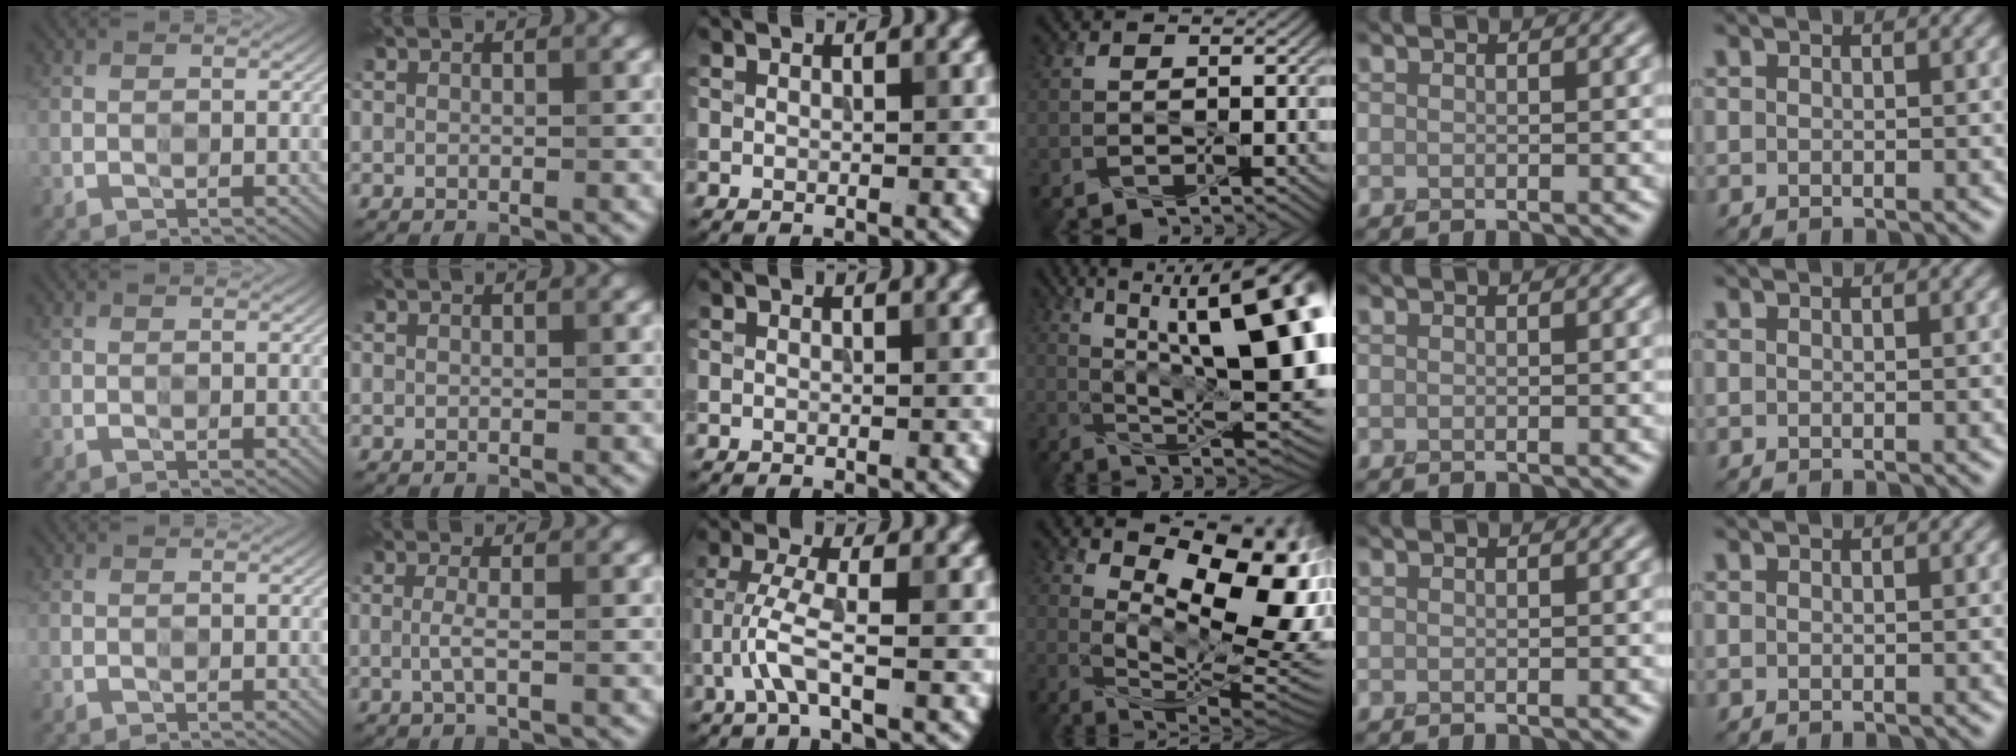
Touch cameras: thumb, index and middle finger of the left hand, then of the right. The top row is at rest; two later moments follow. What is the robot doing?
{"motion": "press", "object": "syringe"}